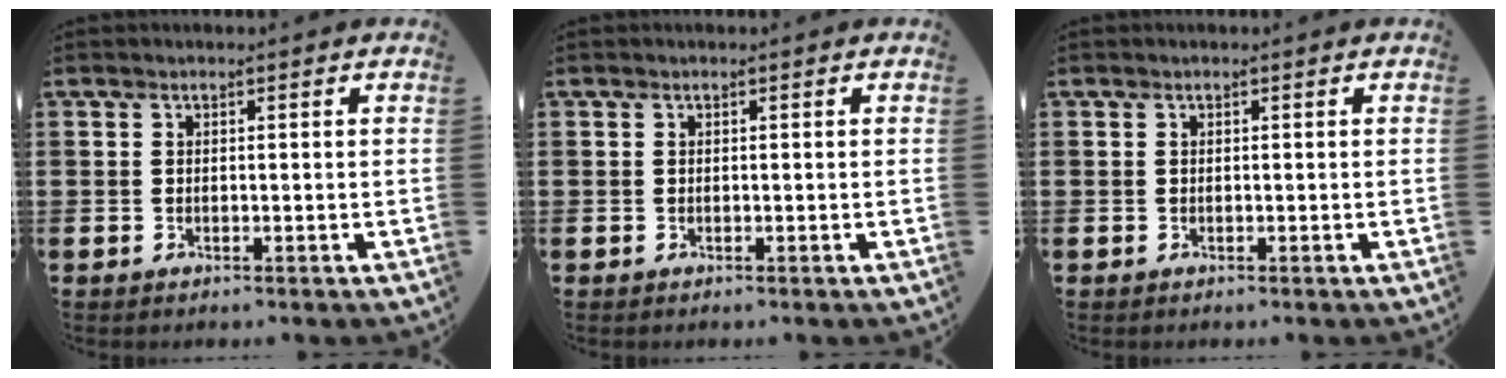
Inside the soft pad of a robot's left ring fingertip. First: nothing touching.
{"total": 0.0}
{"total": 0.0}